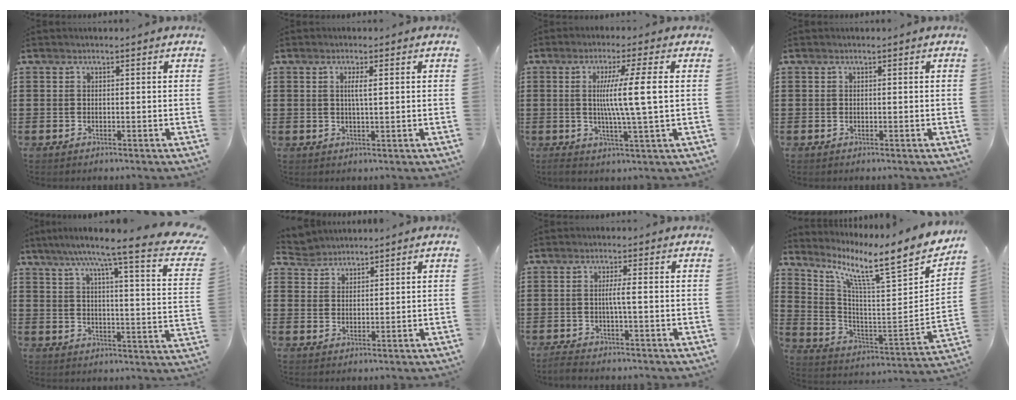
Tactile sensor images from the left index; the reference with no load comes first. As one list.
[{"total": 2.4, "force": [0.5, 0.2, 2.3], "torque": [-0.047, -0.001, 0.006]}, {"total": 8.9, "force": [0.8, -0.6, 8.8], "torque": [-0.163, -0.004, 0.006]}, {"total": 0.0}, {"total": 7.7, "force": [6.1, -0.4, 4.7], "torque": [-0.110, -0.039, 0.092]}, {"total": 2.8, "force": [2.5, 1.2, -0.3], "torque": [-0.007, 0.000, 0.049]}, {"total": 2.8, "force": [-1.1, -0.3, 2.5], "torque": [-0.045, -0.001, -0.024]}, {"total": 9.4, "force": [7.3, 1.0, 6.0], "torque": [-0.119, -0.077, 0.103]}]